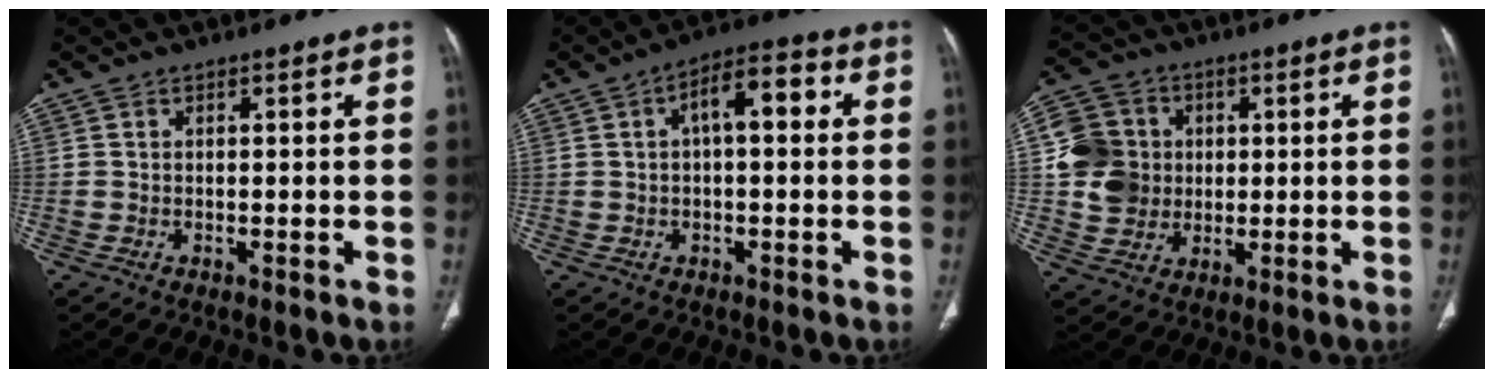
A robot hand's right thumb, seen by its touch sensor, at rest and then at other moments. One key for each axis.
{"total": 8.0, "fx": 1.5, "fy": 3.5, "fz": 6.9, "tx": -0.098, "ty": 0.028, "tz": 0.015}
{"total": 11.2, "fx": 0.8, "fy": 10.3, "fz": 4.4, "tx": -0.066, "ty": 0.010, "tz": 0.018}